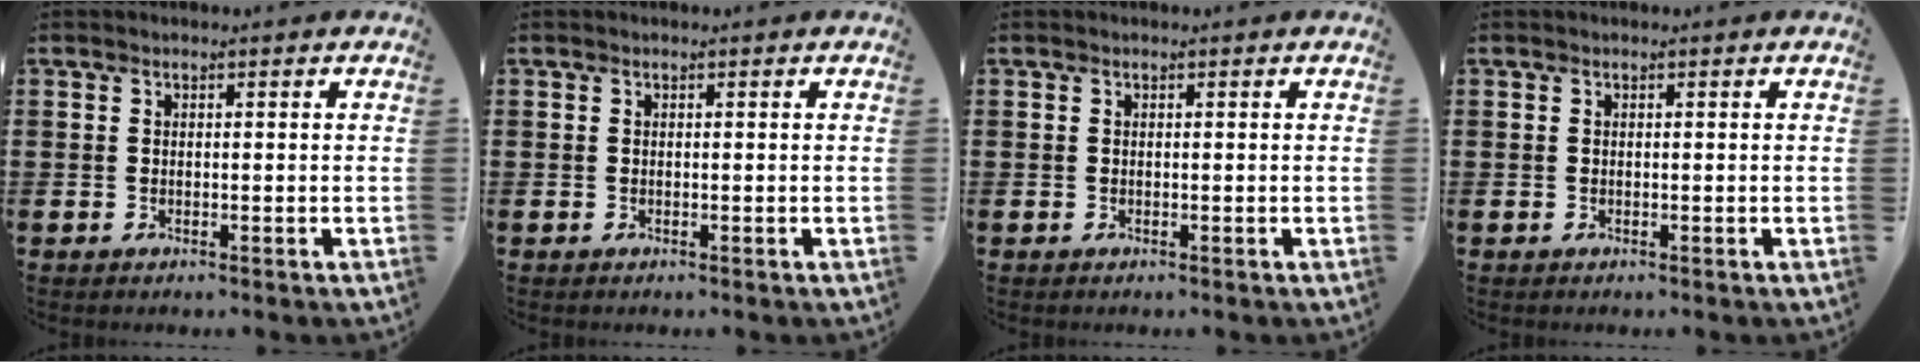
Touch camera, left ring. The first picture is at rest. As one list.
[{"total": 0.0}, {"total": 0.0}, {"total": 0.0}]